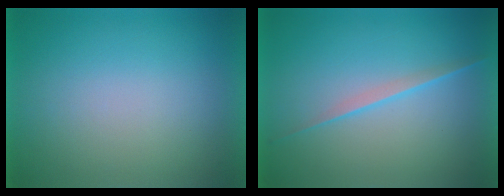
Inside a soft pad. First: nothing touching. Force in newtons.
{"total": 2.2}